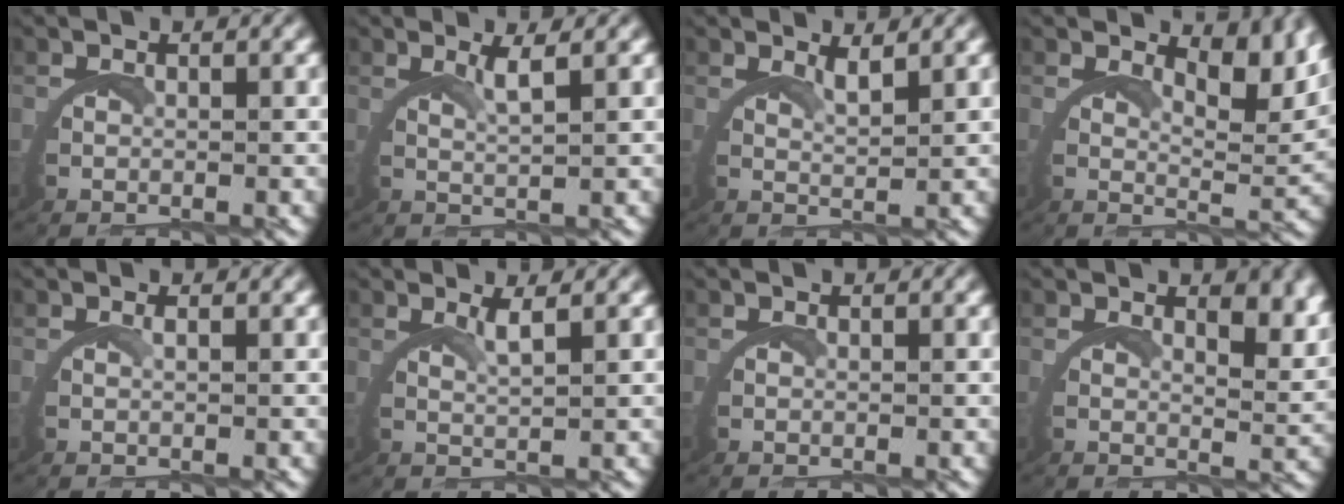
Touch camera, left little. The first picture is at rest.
{"total": 2.4, "force": [1.8, -0.8, 1.4], "torque": [-0.031, -0.003, 0.034]}
{"total": 2.4, "force": [2.1, -0.8, 0.8], "torque": [-0.018, -0.007, 0.037]}
{"total": 5.4, "force": [4.3, 0.6, 3.1], "torque": [-0.046, -0.009, 0.064]}
{"total": 0.7, "force": [0.2, 0.1, 0.6], "torque": [-0.015, 0.002, 0.005]}
{"total": 2.2, "force": [1.7, -0.9, 1.1], "torque": [-0.024, -0.003, 0.031]}
{"total": 0.0}
{"total": 4.1, "force": [3.0, 0.7, 2.7], "torque": [-0.044, -0.011, 0.043]}